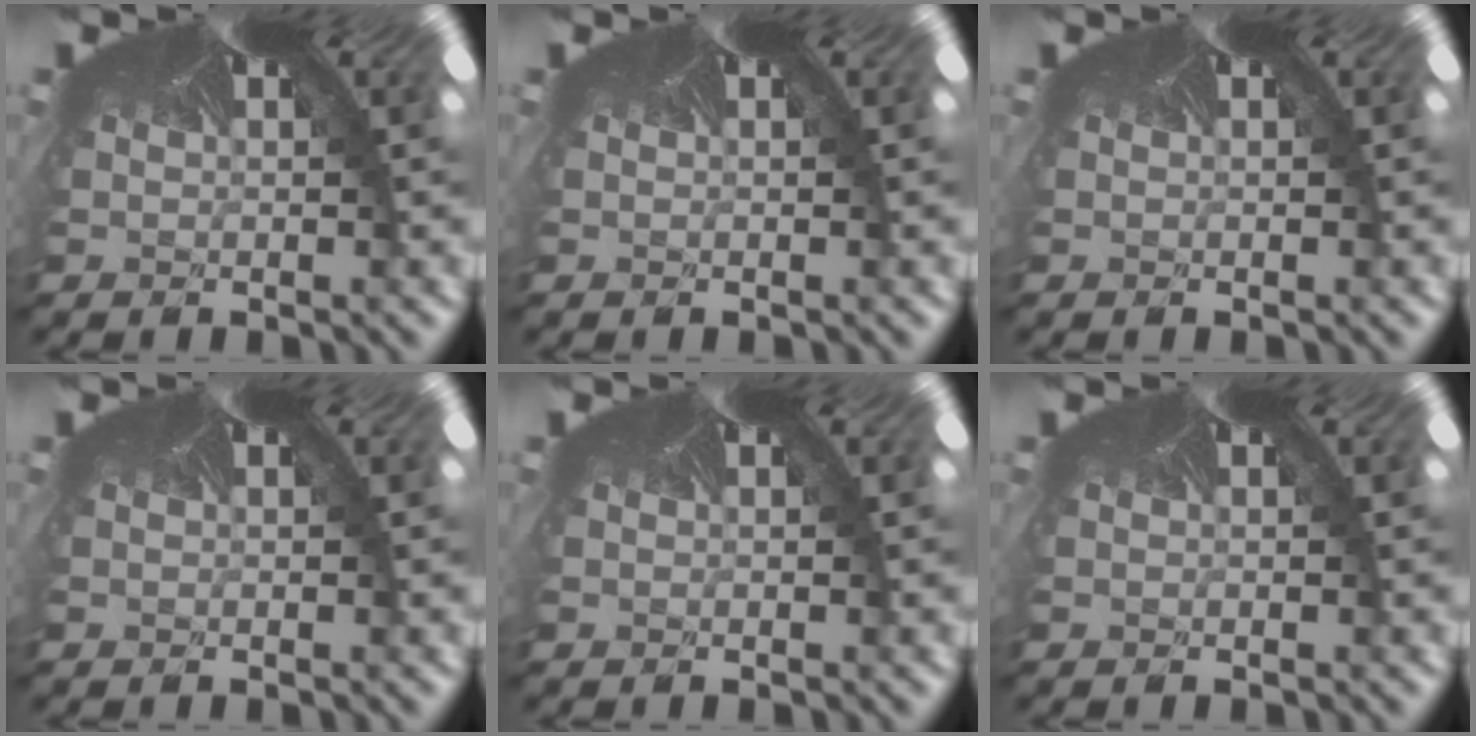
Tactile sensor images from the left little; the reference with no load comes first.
{"total": 0.0}
{"total": 0.0}
{"total": 0.0}
{"total": 0.0}
{"total": 0.0}